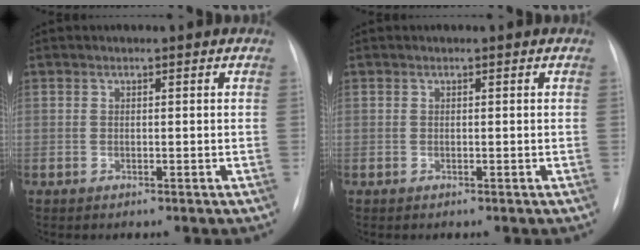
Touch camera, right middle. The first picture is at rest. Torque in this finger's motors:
{"motor_torque": [-0.02, 0.00, -0.01, 0.01]}